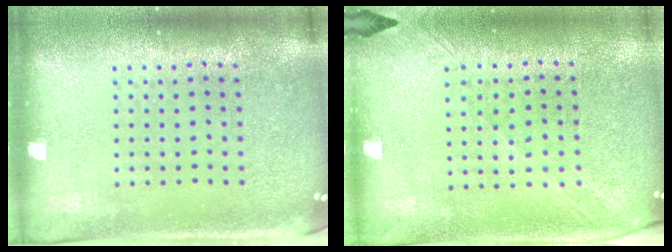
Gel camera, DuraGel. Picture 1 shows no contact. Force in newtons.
{"total": 1.4, "press": 1.2, "slide": 0.8}